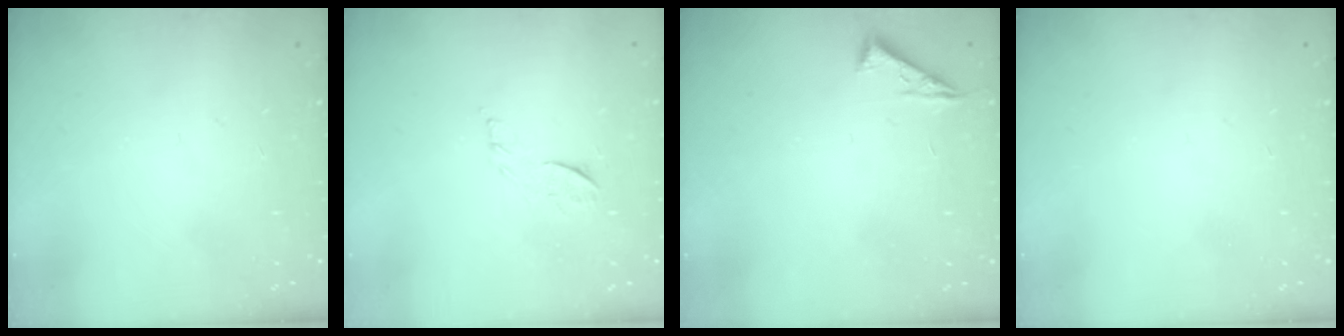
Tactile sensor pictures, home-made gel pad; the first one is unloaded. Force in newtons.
{"total": 7.8, "press": 7.7, "slide": 0.7}
{"total": 4.3, "press": 4.3, "slide": 0.6}
{"total": 0.0}